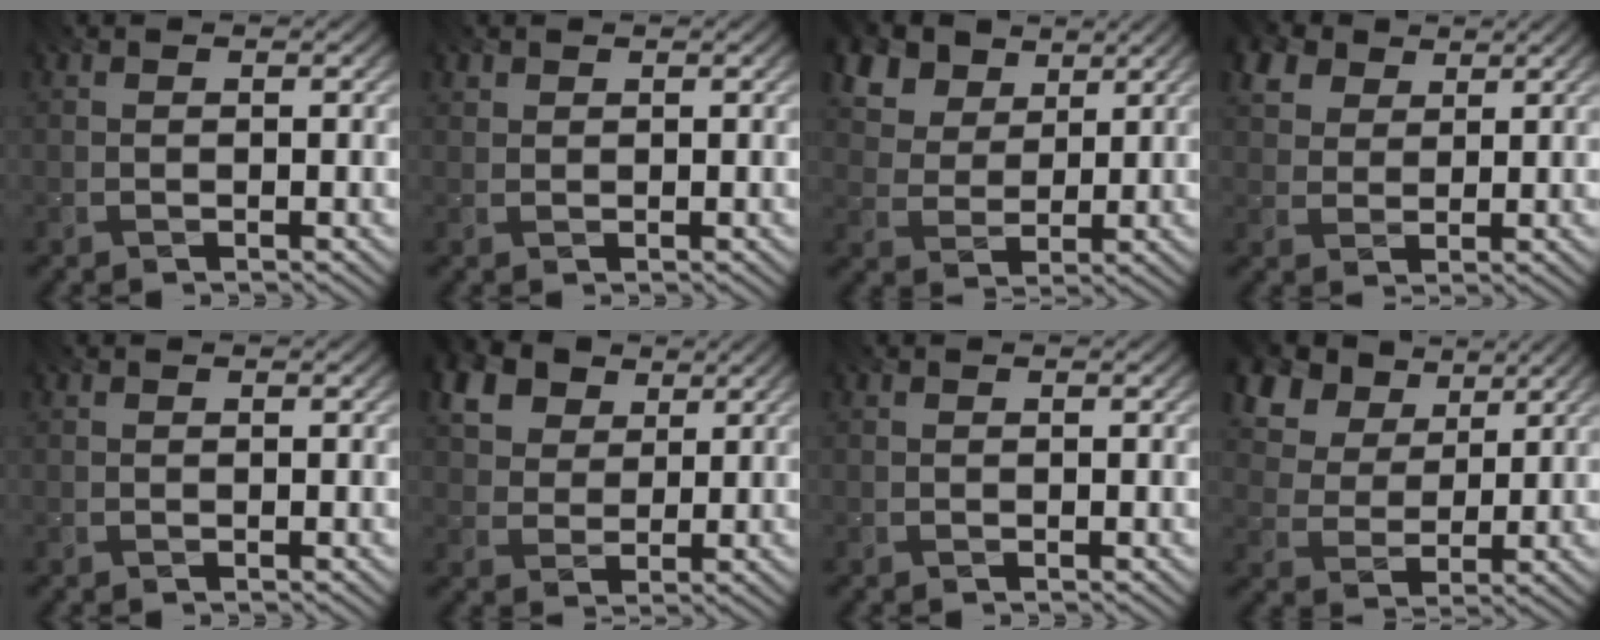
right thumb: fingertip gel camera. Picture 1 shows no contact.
{"total": 0.9, "force": [0.7, 0.6, 0.2], "torque": [-0.004, 0.000, 0.014]}
{"total": 9.8, "force": [5.8, 6.3, 4.8], "torque": [-0.152, -0.005, 0.111]}
{"total": 5.5, "force": [3.3, 3.5, 2.5], "torque": [-0.075, 0.011, 0.061]}
{"total": 0.0}
{"total": 7.4, "force": [3.9, 5.1, 3.8], "torque": [-0.112, 0.009, 0.067]}
{"total": 0.0}
{"total": 11.2, "force": [6.3, 7.2, 5.7], "torque": [-0.169, 0.011, 0.118]}